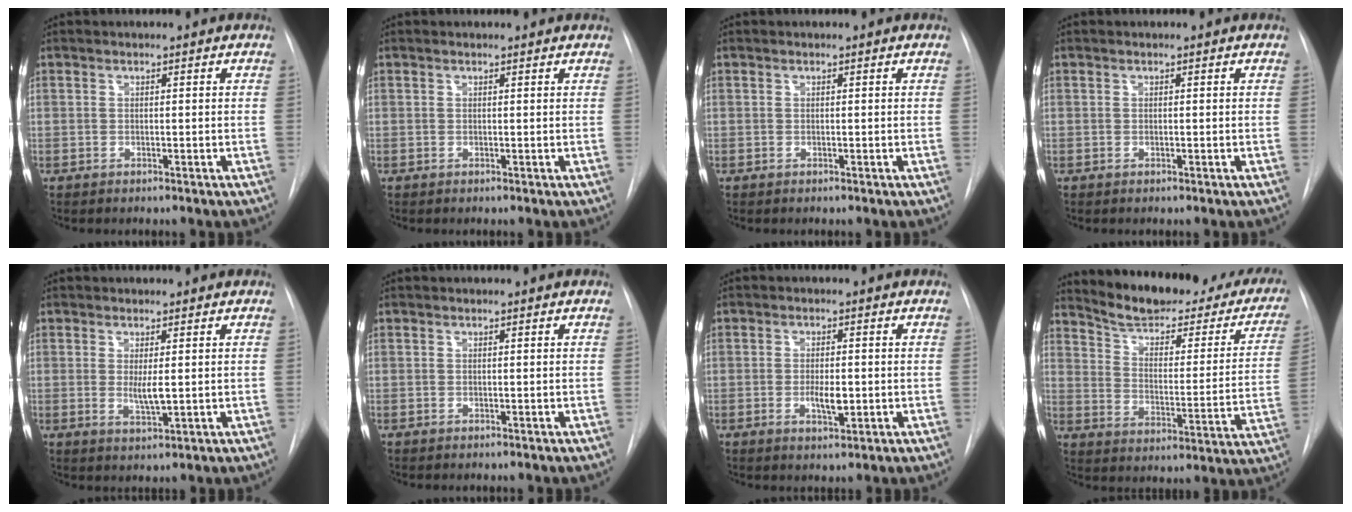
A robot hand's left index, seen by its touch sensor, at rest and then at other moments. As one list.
[{"total": 1.3, "force": [1.3, 0.1, 0.1], "torque": [-0.011, 0.010, 0.015]}, {"total": 0.0}, {"total": 0.0}, {"total": 2.8, "force": [0.3, 0.5, 2.7], "torque": [-0.054, -0.009, 0.011]}, {"total": 0.0}, {"total": 3.5, "force": [-0.6, 1.2, 3.2], "torque": [-0.057, -0.003, -0.007]}, {"total": 26.2, "force": [22.4, 7.1, 11.6], "torque": [-0.152, -0.039, 0.280]}]